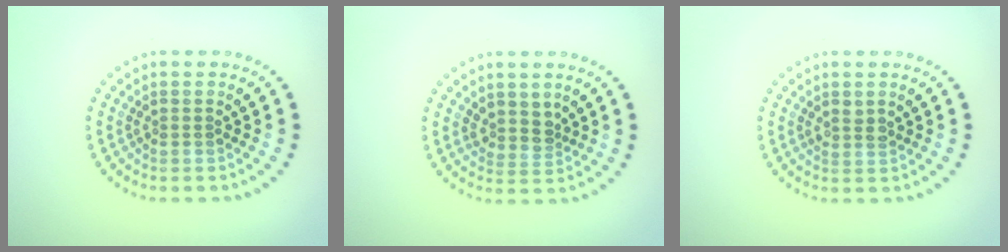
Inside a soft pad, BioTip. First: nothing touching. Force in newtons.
{"total": 1.9, "press": 1.5, "slide": 1.2}
{"total": 0.9, "press": 0.8, "slide": 0.5}